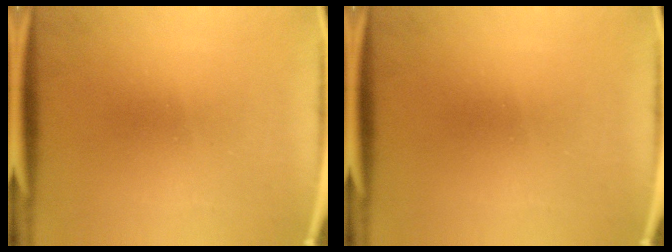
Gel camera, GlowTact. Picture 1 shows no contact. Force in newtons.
{"total": 0.0}